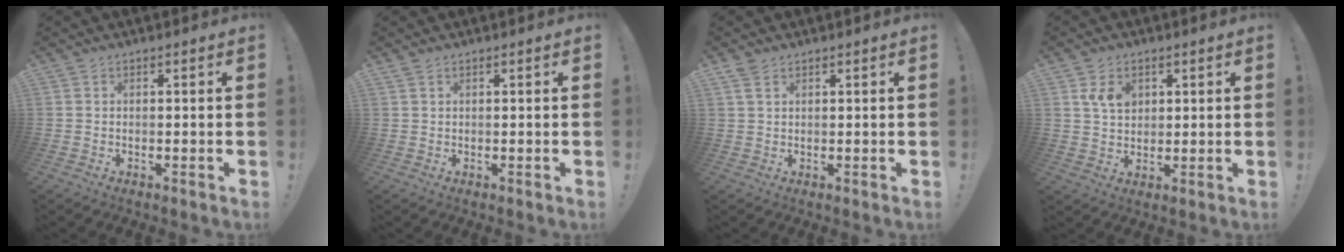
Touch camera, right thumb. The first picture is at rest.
{"total": 0.9, "force": [0.6, 0.3, 0.5], "torque": [-0.009, 0.000, 0.011]}
{"total": 2.7, "force": [1.7, 1.3, 1.7], "torque": [-0.033, -0.001, 0.032]}
{"total": 6.2, "force": [2.7, 4.6, 3.3], "torque": [-0.053, -0.002, 0.050]}